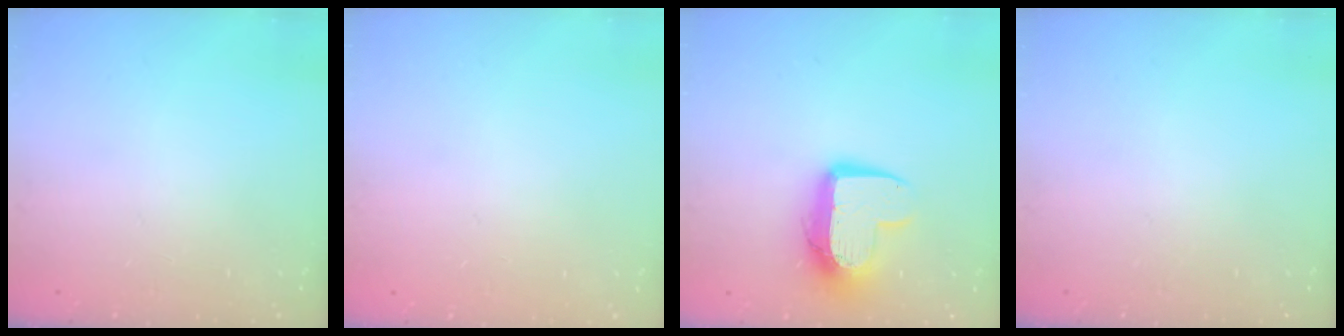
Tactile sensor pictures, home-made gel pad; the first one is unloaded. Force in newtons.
{"total": 0.0}
{"total": 11.9, "press": 11.8, "slide": 0.9}
{"total": 0.0}